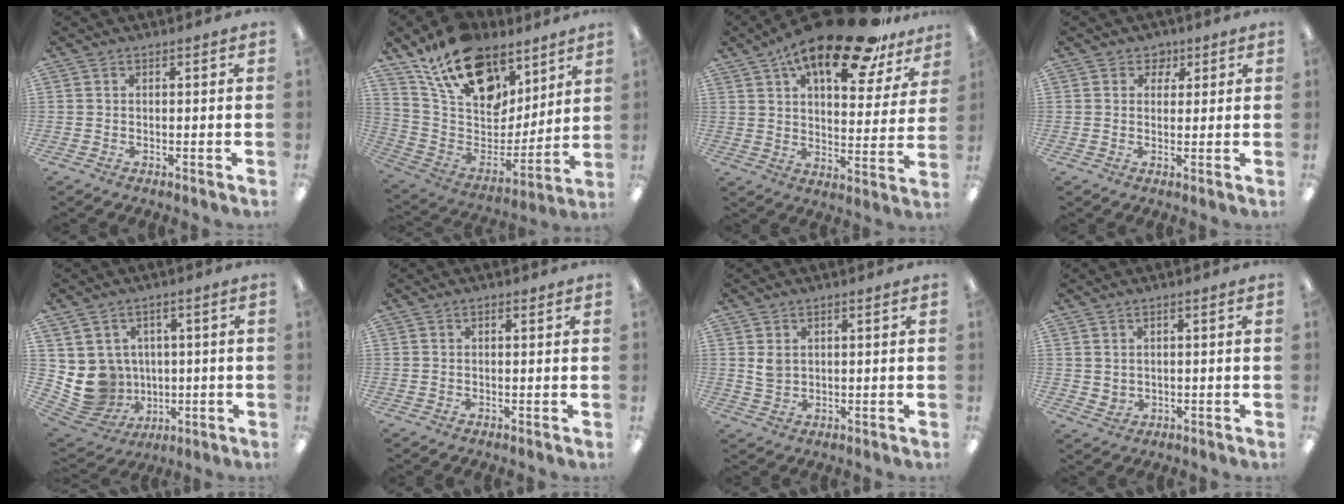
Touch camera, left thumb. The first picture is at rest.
{"total": 19.4, "force": [13.3, 10.8, 9.1], "torque": [-0.171, -0.078, 0.244]}
{"total": 21.0, "force": [14.2, 7.4, 13.5], "torque": [-0.212, -0.080, 0.236]}
{"total": 3.1, "force": [1.5, 2.6, 0.7], "torque": [-0.004, -0.001, 0.024]}
{"total": 9.0, "force": [0.5, 8.8, 1.7], "torque": [-0.071, -0.014, 0.023]}
{"total": 1.0, "force": [0.6, 0.5, 0.6], "torque": [-0.013, 0.002, 0.010]}
{"total": 3.0, "force": [1.3, 2.2, 1.6], "torque": [-0.027, -0.002, 0.024]}
{"total": 2.0, "force": [1.4, 1.4, 0.4], "torque": [-0.010, -0.003, 0.025]}